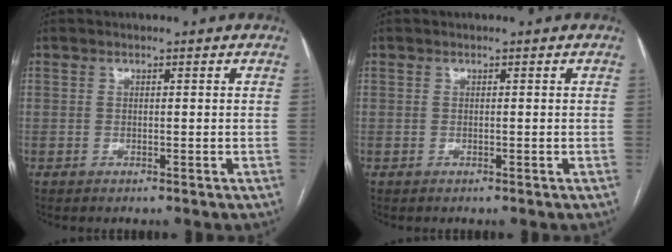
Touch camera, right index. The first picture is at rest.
{"total": 0.0}